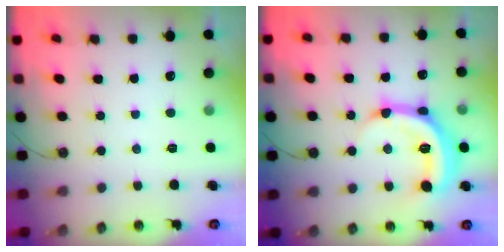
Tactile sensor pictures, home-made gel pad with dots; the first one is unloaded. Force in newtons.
{"total": 16.6, "press": 16.6, "slide": 0.2}